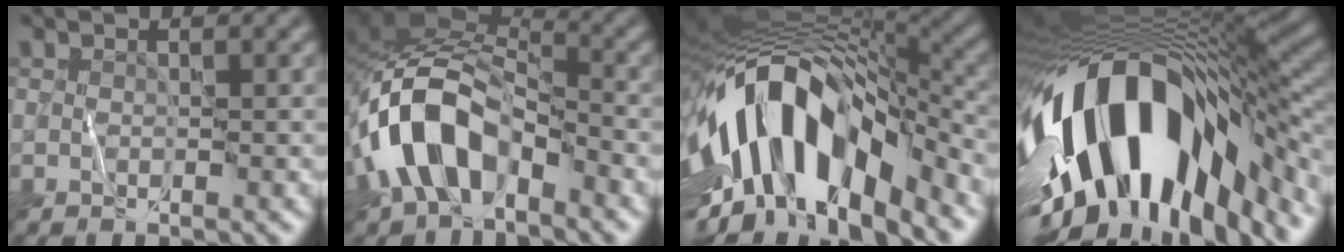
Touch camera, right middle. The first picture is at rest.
{"total": 9.4, "force": [-4.0, 5.8, 6.2], "torque": [-0.111, 0.006, -0.080]}
{"total": 15.0, "force": [-4.3, 6.7, 12.7], "torque": [-0.221, 0.027, -0.074]}
{"total": 16.4, "force": [-5.6, 7.6, 13.4], "torque": [-0.227, 0.003, -0.094]}